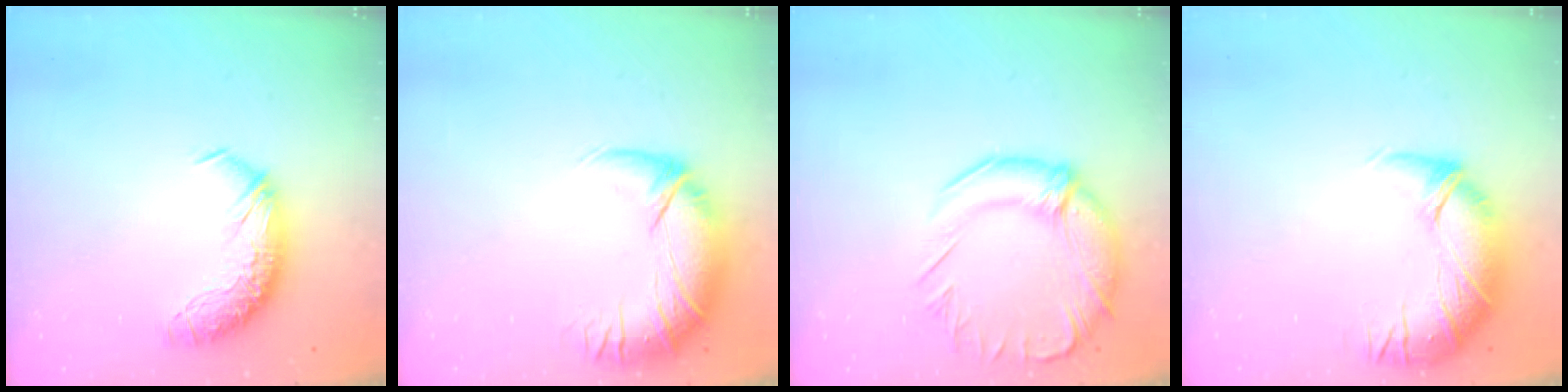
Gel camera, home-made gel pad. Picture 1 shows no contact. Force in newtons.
{"total": 3.0, "press": 0.1, "slide": 3.0}
{"total": 5.4, "press": 4.8, "slide": 2.6}
{"total": 2.8, "press": 1.3, "slide": 2.4}